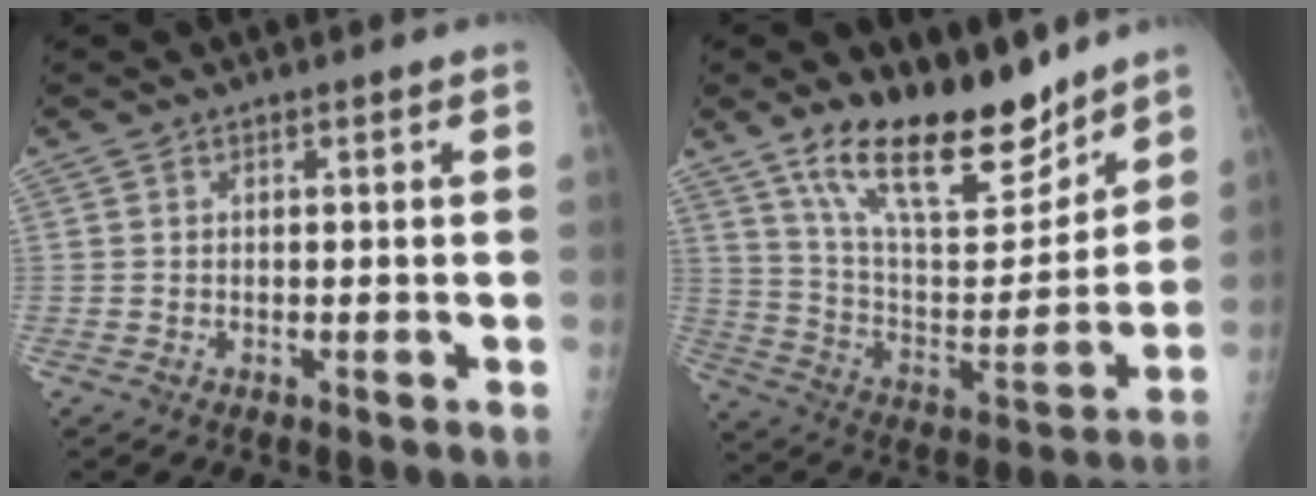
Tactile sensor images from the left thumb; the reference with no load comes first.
{"total": 21.2, "force": [15.5, 8.1, 12.0], "torque": [-0.158, -0.085, 0.268]}